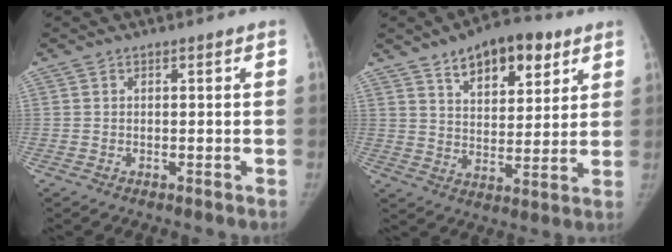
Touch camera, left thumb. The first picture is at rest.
{"total": 14.2, "force": [8.2, 7.1, 9.1], "torque": [-0.092, -0.033, 0.127]}